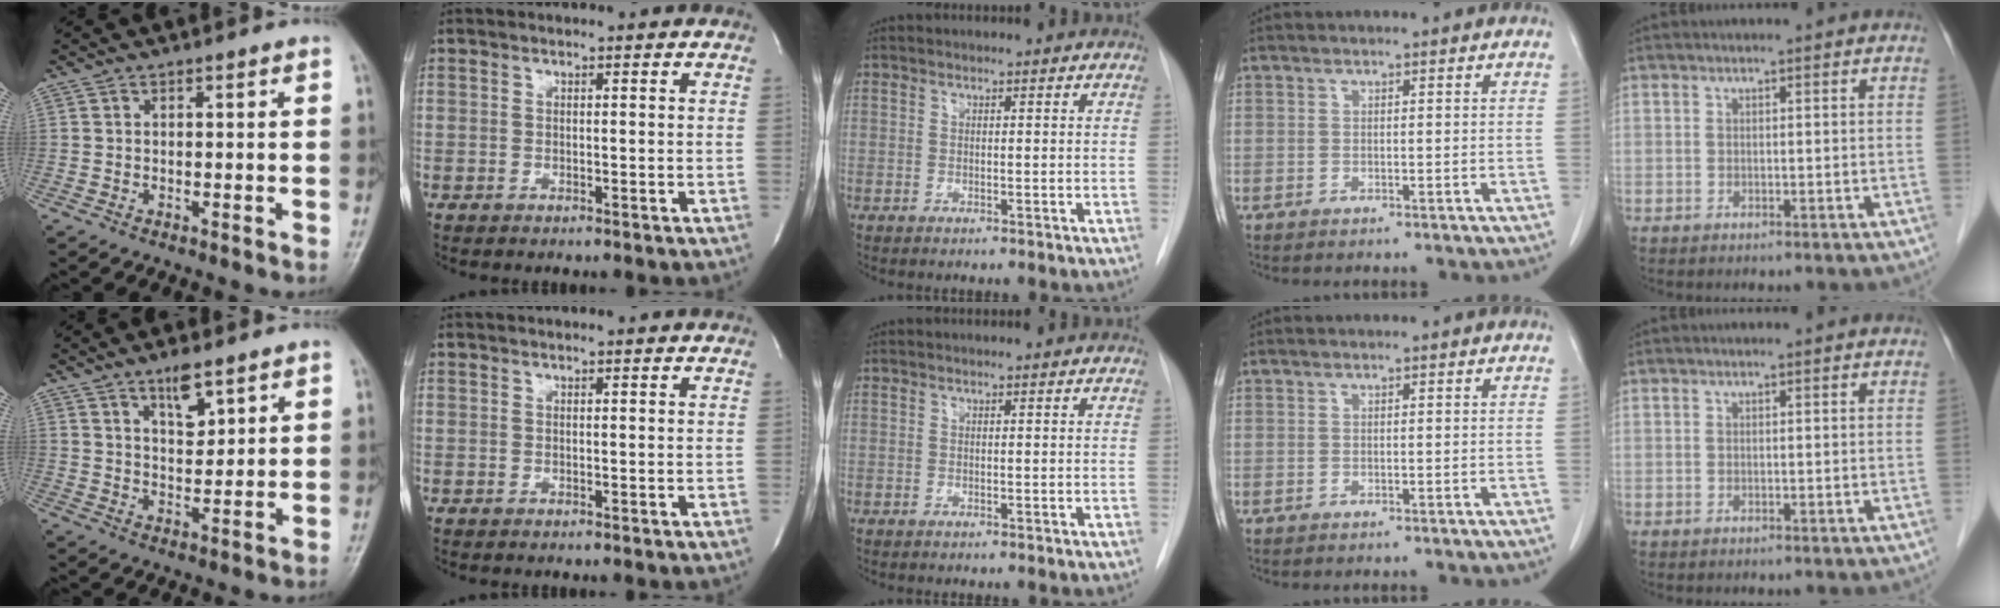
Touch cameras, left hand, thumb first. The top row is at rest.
{"thumb": {"total": 5.8, "force": [3.6, 2.2, 3.9], "torque": [-0.052, -0.027, 0.063]}, "index": {"total": 1.7, "force": [1.6, 0.1, 0.6], "torque": [-0.011, 0.014, 0.020]}}